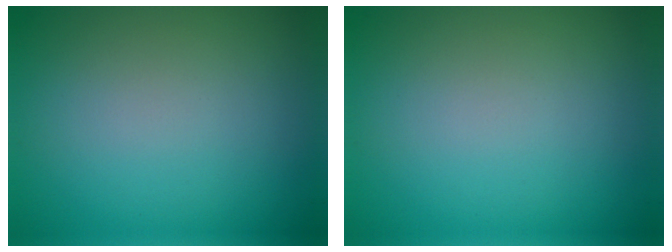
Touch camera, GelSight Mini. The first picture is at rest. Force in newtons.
{"total": 0.0}